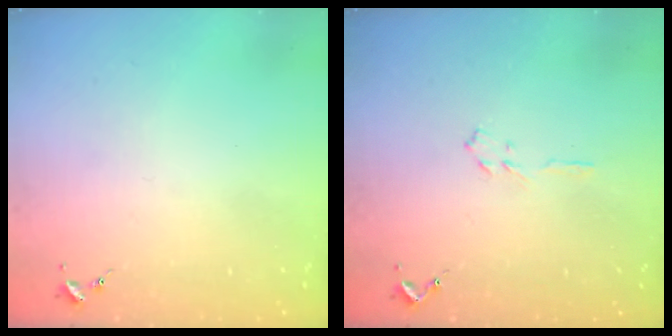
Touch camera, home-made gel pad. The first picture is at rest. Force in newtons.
{"total": 3.2, "press": 3.1, "slide": 0.4}